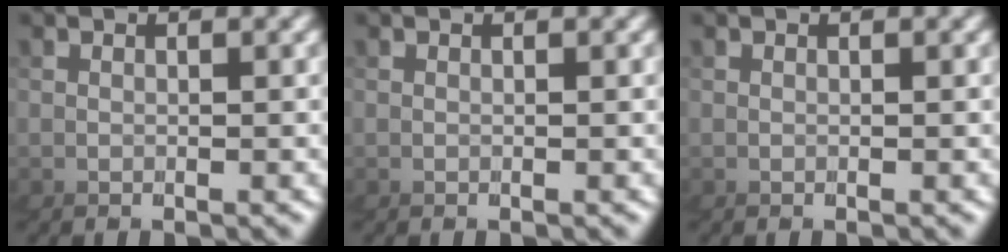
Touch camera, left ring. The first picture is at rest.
{"total": 0.0}
{"total": 0.0}